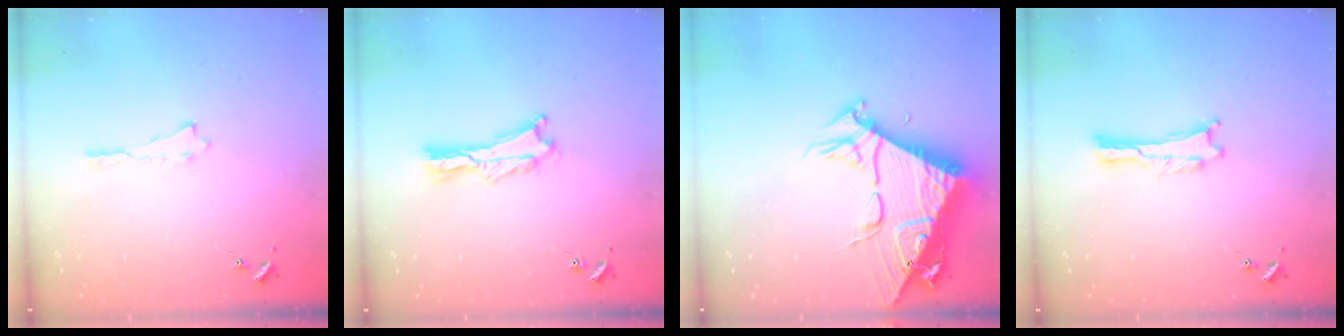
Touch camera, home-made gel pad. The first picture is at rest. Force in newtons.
{"total": 1.4, "press": 1.4, "slide": 0.3}
{"total": 10.8, "press": 10.8, "slide": 0.9}
{"total": 0.0}